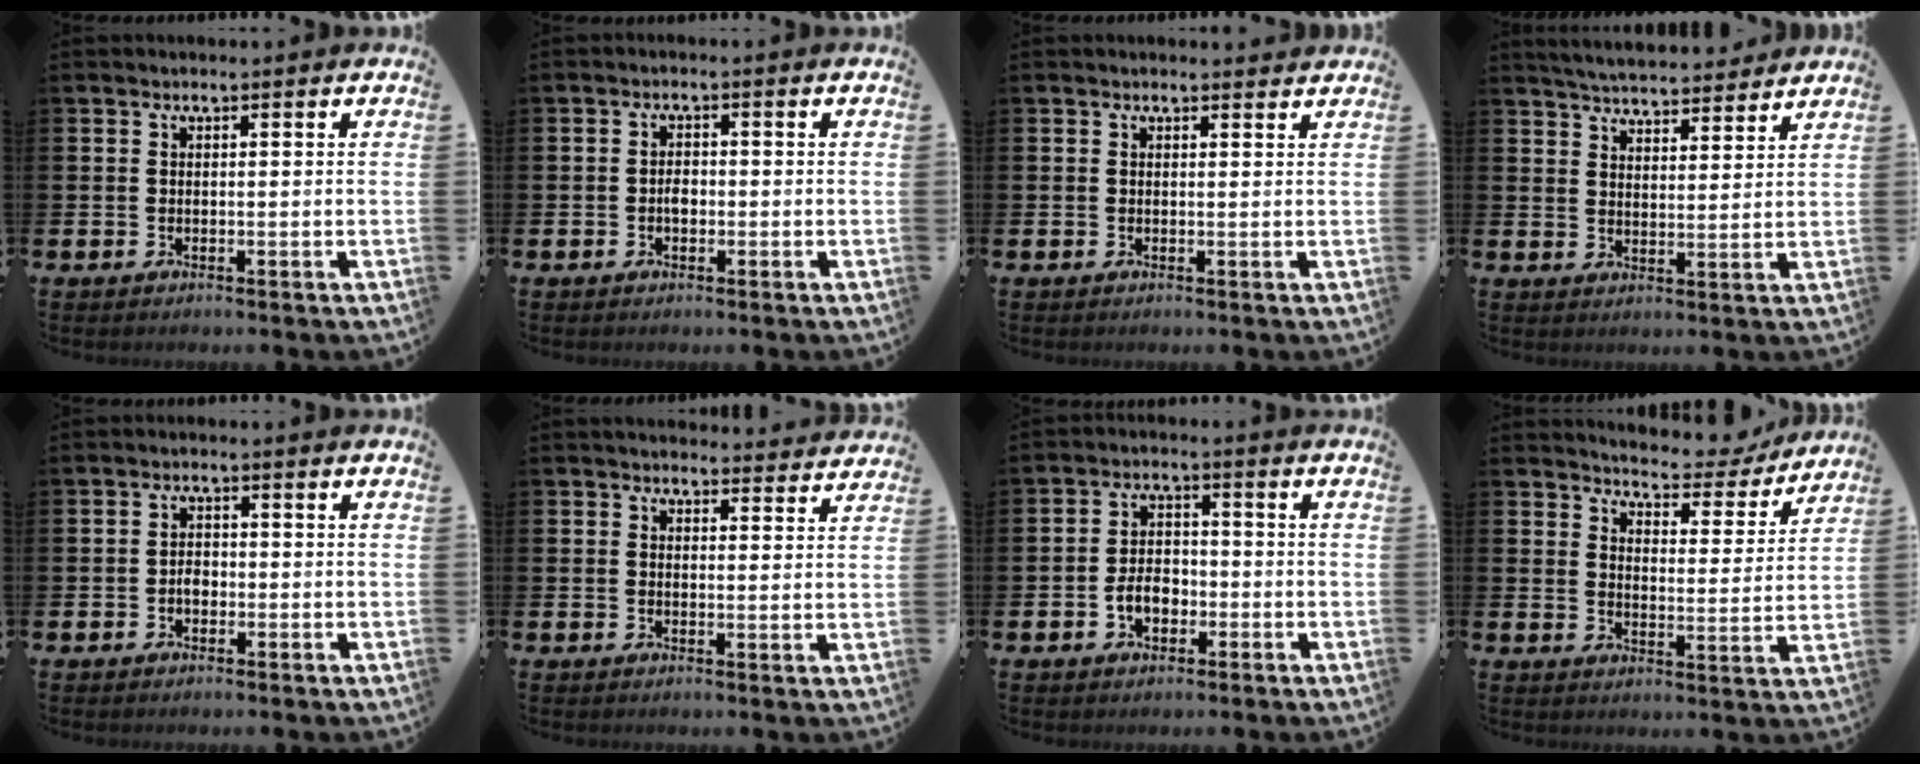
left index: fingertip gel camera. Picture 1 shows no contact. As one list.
[{"total": 1.7, "force": [-0.3, 1.1, 1.3], "torque": [-0.010, 0.000, -0.011]}, {"total": 0.0}, {"total": 4.8, "force": [4.7, 0.5, 0.4], "torque": [-0.021, -0.027, 0.083]}, {"total": 1.9, "force": [-0.6, 1.4, 1.3], "torque": [-0.011, -0.001, -0.015]}, {"total": 3.3, "force": [3.2, 0.6, 0.1], "torque": [0.002, -0.020, 0.056]}, {"total": 4.1, "force": [-1.5, 2.8, 2.6], "torque": [-0.037, 0.001, -0.031]}, {"total": 4.8, "force": [4.8, 0.7, 0.3], "torque": [-0.025, -0.040, 0.079]}]